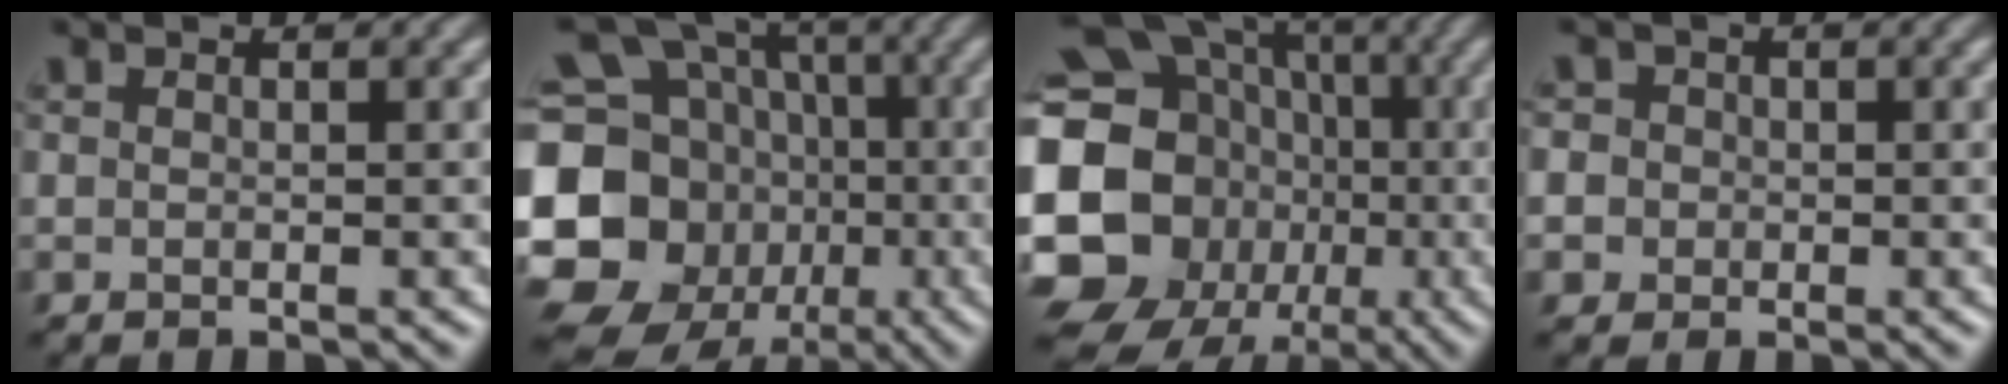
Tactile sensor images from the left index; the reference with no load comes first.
{"total": 21.3, "force": [-5.6, 18.5, 8.9], "torque": [-0.208, -0.019, -0.121]}
{"total": 22.3, "force": [-4.7, 19.7, 9.4], "torque": [-0.185, -0.024, -0.119]}
{"total": 3.8, "force": [0.3, 3.7, 1.0], "torque": [-0.014, 0.031, -0.017]}